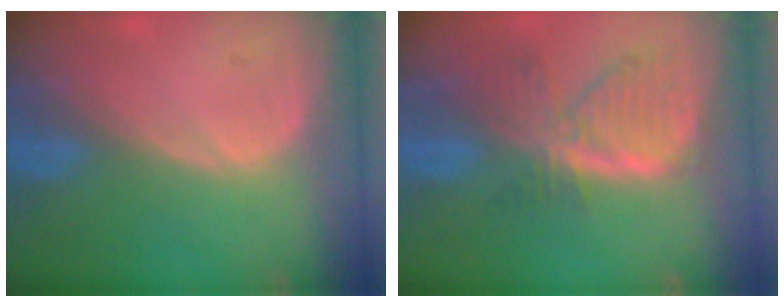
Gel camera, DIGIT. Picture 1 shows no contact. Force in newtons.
{"total": 8.2, "press": 7.1, "slide": 4.0}